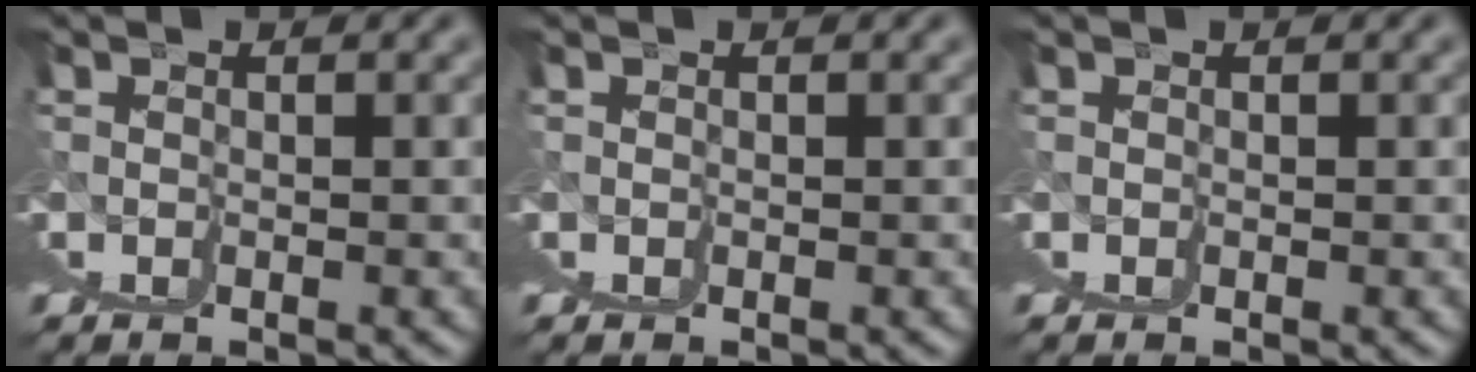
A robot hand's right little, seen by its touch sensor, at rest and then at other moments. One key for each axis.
{"total": 0.0}
{"total": 0.0}